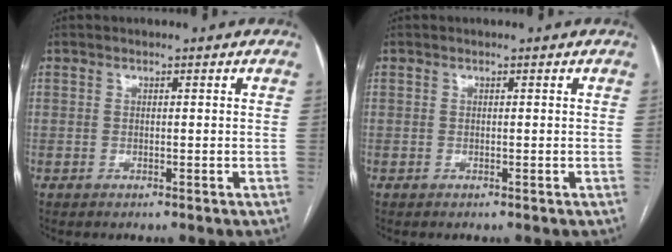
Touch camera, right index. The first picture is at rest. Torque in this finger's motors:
{"motor_torque": [0.00, 0.00, 0.00, 0.00]}